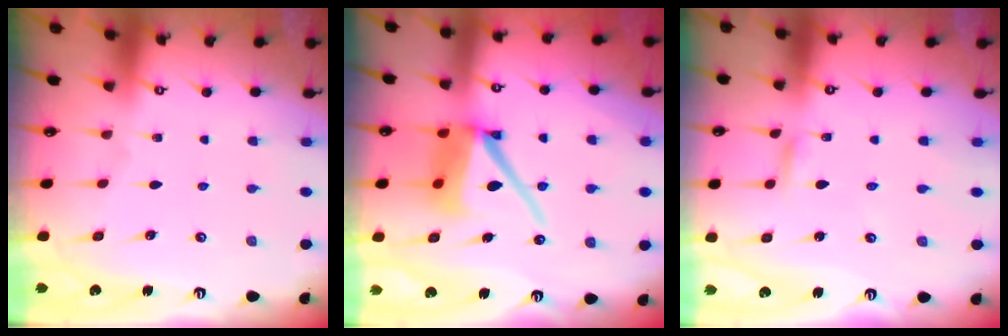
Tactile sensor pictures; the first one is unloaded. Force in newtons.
{"total": 12.8, "press": 12.7, "slide": 1.5}
{"total": 2.1, "press": 2.1, "slide": 0.1}